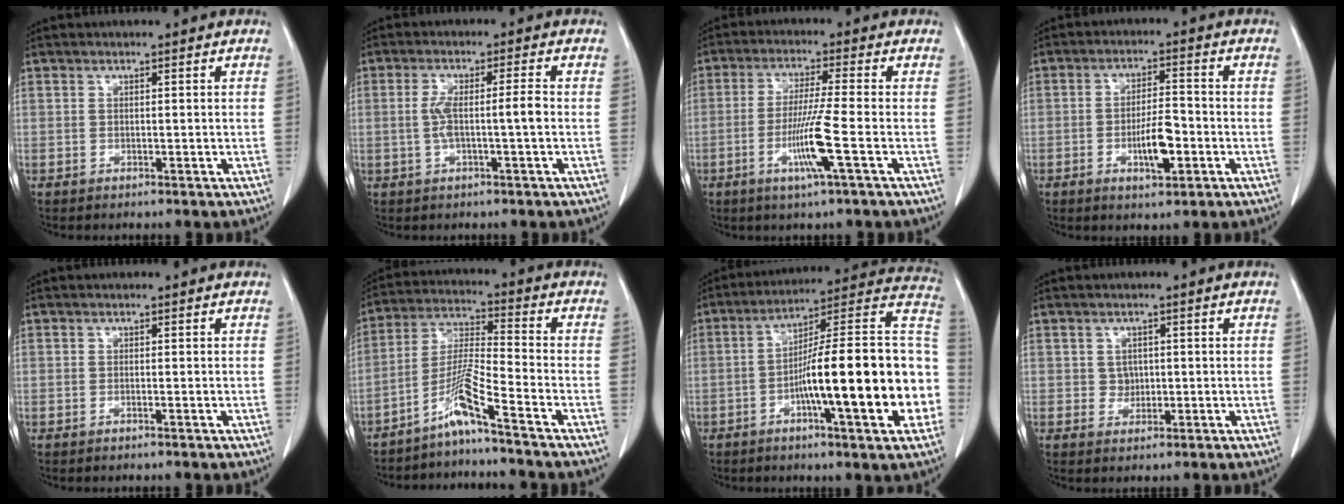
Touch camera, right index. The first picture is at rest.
{"total": 4.9, "force": [-0.6, 0.2, 4.8], "torque": [-0.099, 0.012, -0.007]}
{"total": 7.9, "force": [-2.6, -1.1, 7.4], "torque": [-0.144, -0.015, -0.053]}
{"total": 6.4, "force": [-2.1, 1.7, 5.8], "torque": [-0.104, 0.000, -0.033]}
{"total": 0.0}
{"total": 7.5, "force": [-5.3, -1.6, 5.0], "torque": [-0.104, -0.006, -0.109]}
{"total": 24.0, "force": [-5.1, 2.4, 23.4], "torque": [-0.262, 0.022, -0.077]}
{"total": 1.9, "force": [0.2, 1.7, 0.8], "torque": [-0.010, 0.001, 0.005]}